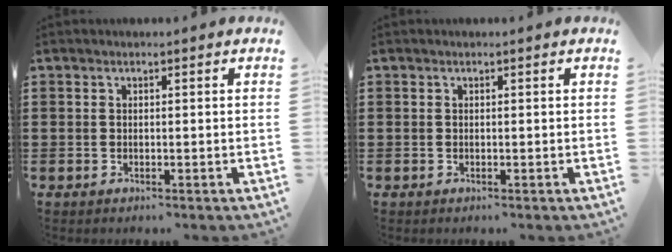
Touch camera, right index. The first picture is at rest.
{"total": 0.0}